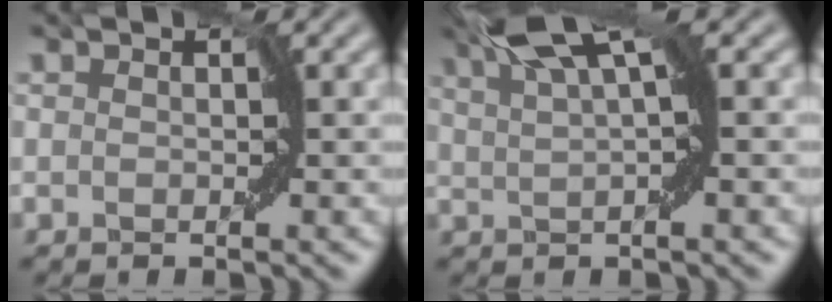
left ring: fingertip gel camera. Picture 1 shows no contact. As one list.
[{"total": 5.2, "force": [3.1, 0.6, 4.1], "torque": [-0.068, 0.016, 0.052]}]